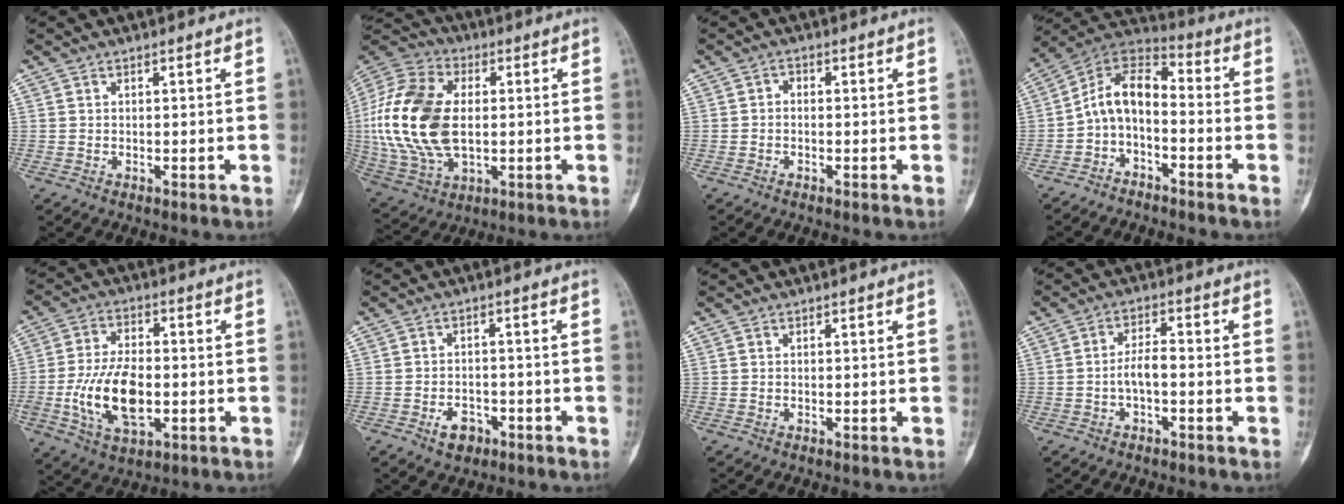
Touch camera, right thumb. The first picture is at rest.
{"total": 21.8, "force": [0.8, 13.5, 17.1], "torque": [-0.354, 0.001, 0.020]}
{"total": 1.0, "force": [-0.3, 0.7, 0.7], "torque": [-0.005, 0.004, -0.011]}
{"total": 9.5, "force": [-2.7, 5.4, 7.4], "torque": [-0.121, 0.071, -0.066]}
{"total": 14.1, "force": [-2.4, 7.8, 11.5], "torque": [-0.210, 0.006, -0.036]}
{"total": 4.2, "force": [-2.2, 2.9, 2.1], "torque": [-0.023, 0.018, -0.029]}
{"total": 0.0}
{"total": 4.0, "force": [-1.1, 1.6, 3.5], "torque": [-0.062, 0.018, -0.022]}